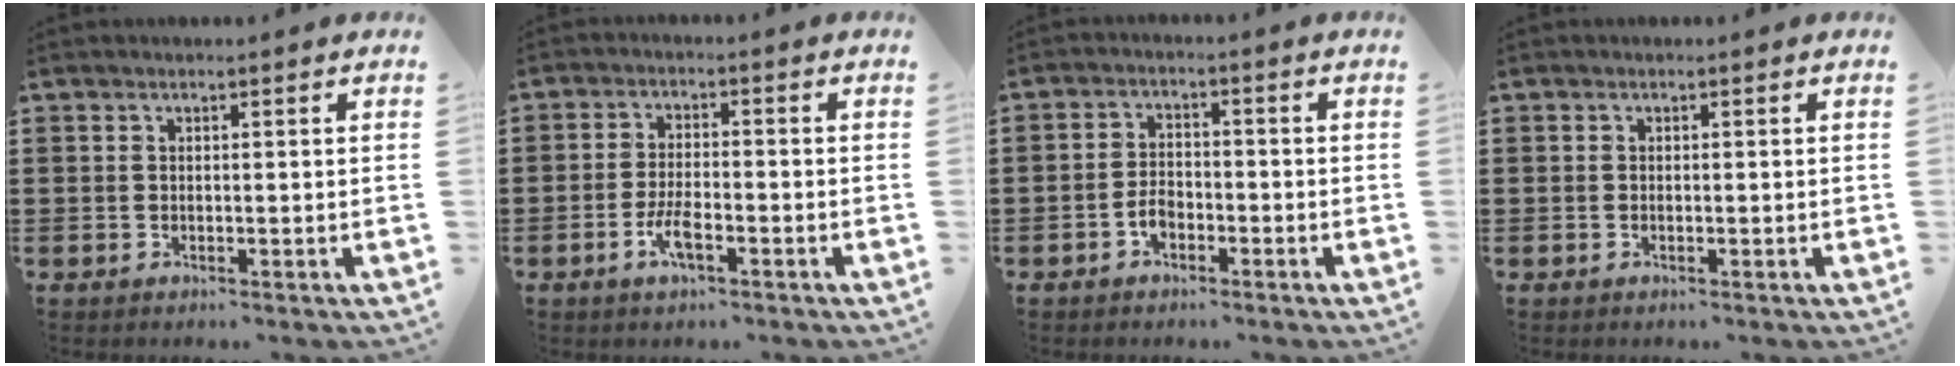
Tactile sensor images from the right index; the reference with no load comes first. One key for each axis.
{"total": 4.5, "fx": -2.1, "fy": 1.5, "fz": 3.6, "tx": -0.081, "ty": -0.001, "tz": -0.044}
{"total": 3.1, "fx": -1.6, "fy": 1.7, "fz": 2.0, "tx": -0.047, "ty": 0.003, "tz": -0.035}
{"total": 0.0}